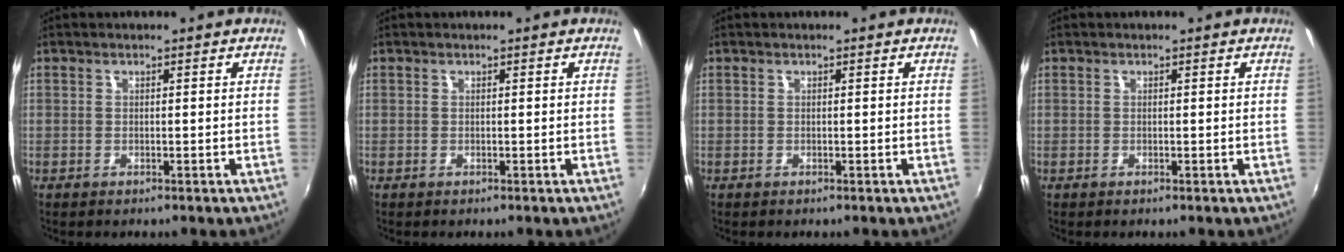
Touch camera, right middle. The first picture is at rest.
{"total": 0.0}
{"total": 0.0}
{"total": 0.0}